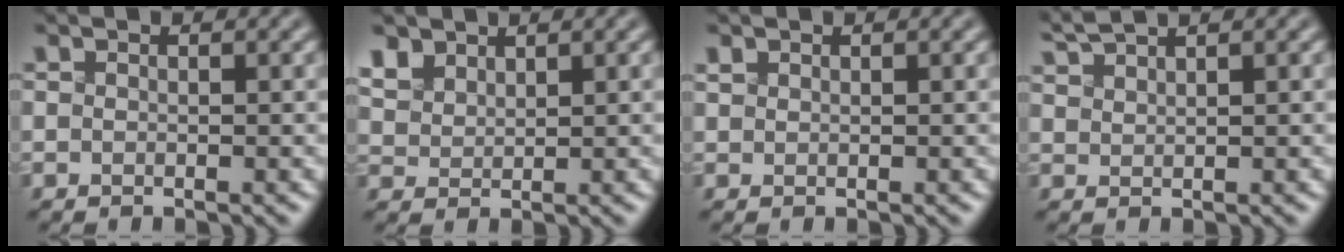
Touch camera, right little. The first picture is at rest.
{"total": 4.5, "force": [2.9, 2.8, 2.0], "torque": [-0.084, 0.011, 0.066]}
{"total": 0.5, "force": [0.4, 0.4, 0.1], "torque": [-0.008, 0.007, 0.011]}
{"total": 2.2, "force": [2.1, -0.1, 0.7], "torque": [-0.024, 0.014, 0.053]}